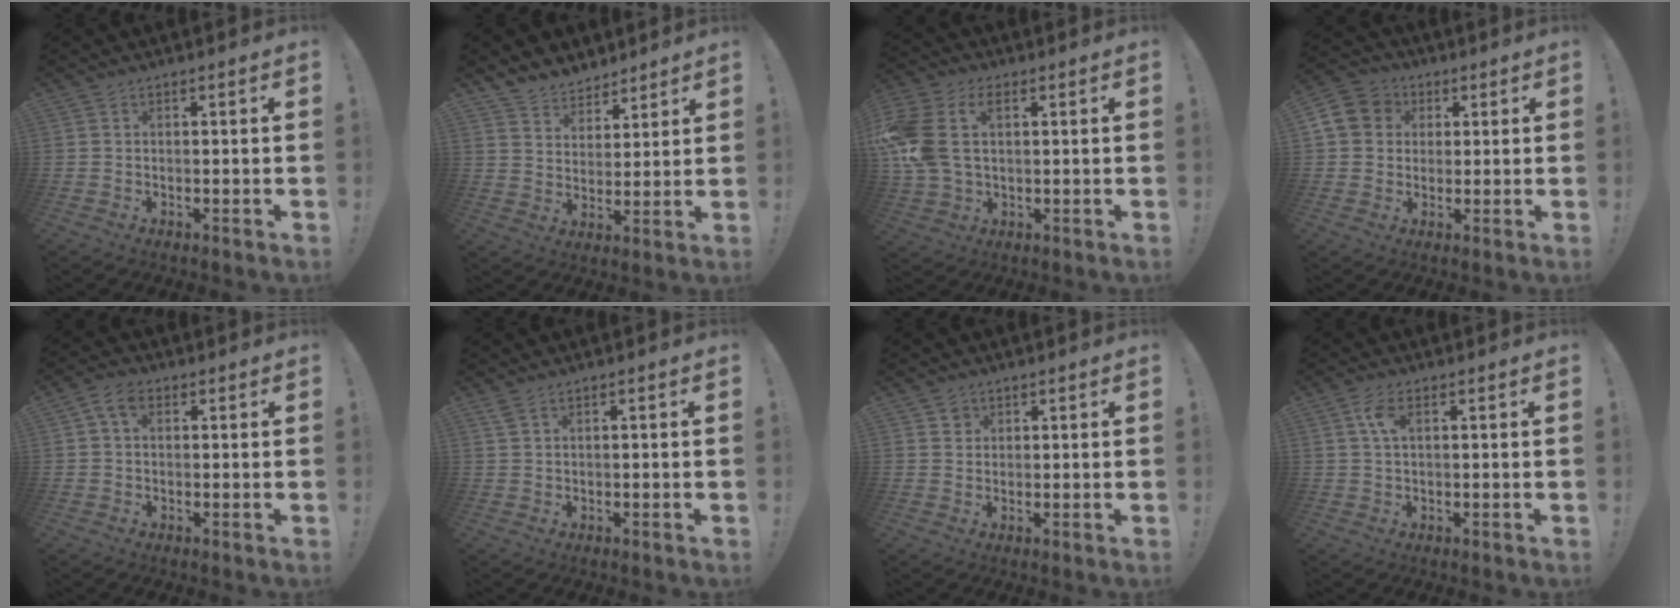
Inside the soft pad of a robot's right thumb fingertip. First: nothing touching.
{"total": 6.9, "force": [5.6, 3.9, 0.1], "torque": [-0.015, -0.049, 0.112]}
{"total": 13.8, "force": [3.0, 9.0, 10.0], "torque": [-0.224, -0.006, 0.057]}
{"total": 9.3, "force": [1.9, 8.4, 3.6], "torque": [-0.055, 0.003, 0.040]}
{"total": 4.8, "force": [1.5, 2.9, 3.5], "torque": [-0.061, 0.005, 0.029]}
{"total": 1.8, "force": [1.3, 0.6, 1.1], "torque": [-0.023, 0.002, 0.025]}
{"total": 2.2, "force": [1.3, 1.8, 0.2], "torque": [0.005, -0.008, 0.021]}
{"total": 4.5, "force": [1.5, 2.0, 3.7], "torque": [-0.068, 0.003, 0.025]}